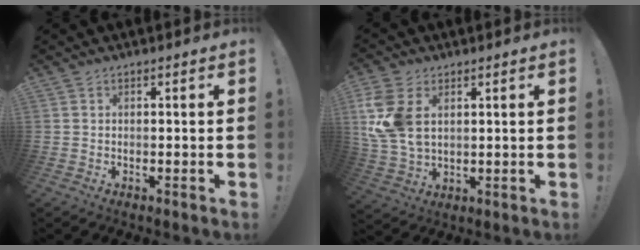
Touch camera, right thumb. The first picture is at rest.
{"total": 12.8, "force": [4.2, 8.2, 9.0], "torque": [-0.188, -0.012, 0.082]}